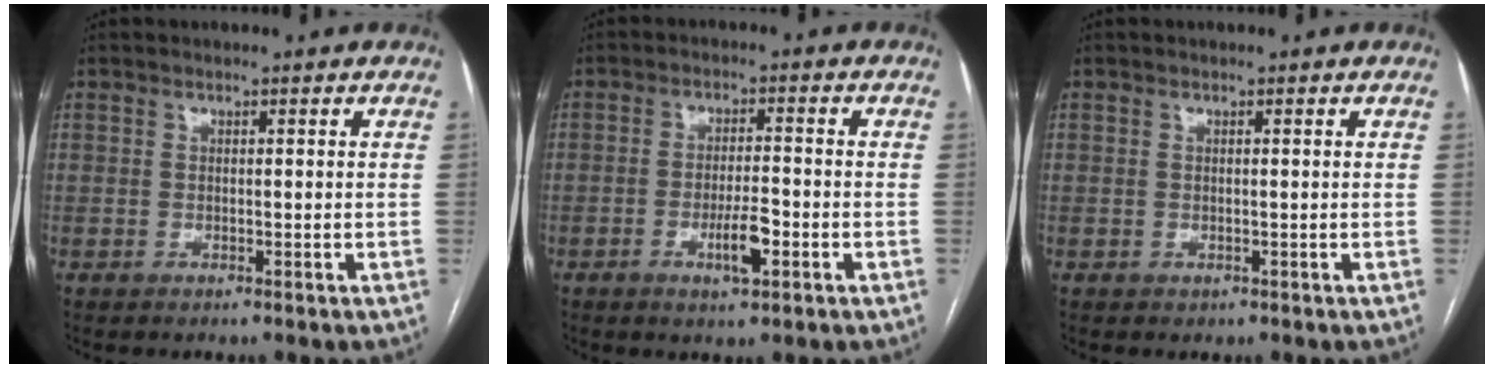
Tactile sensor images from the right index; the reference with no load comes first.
{"total": 4.9, "force": [-1.9, 1.1, 4.4], "torque": [-0.080, -0.002, -0.031]}
{"total": 0.0}